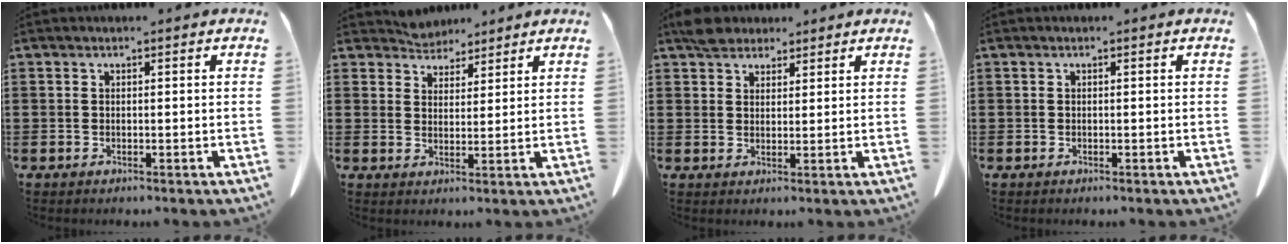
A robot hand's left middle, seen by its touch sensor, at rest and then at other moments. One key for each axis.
{"total": 4.1, "fx": 3.7, "fy": 1.7, "fz": -0.1, "tx": -0.017, "ty": -0.013, "tz": 0.069}
{"total": 3.8, "fx": 3.1, "fy": 1.8, "fz": 1.1, "tx": -0.023, "ty": 0.004, "tz": 0.060}
{"total": 0.0}